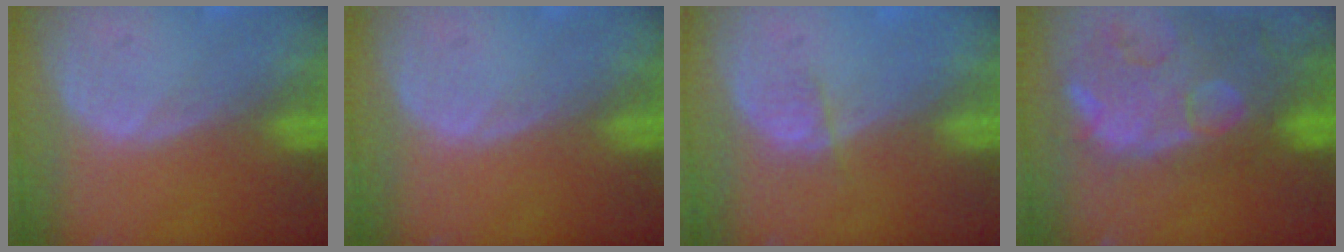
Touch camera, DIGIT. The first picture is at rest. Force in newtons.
{"total": 0.0}
{"total": 1.9, "press": 1.7, "slide": 0.8}
{"total": 14.6, "press": 11.8, "slide": 8.6}